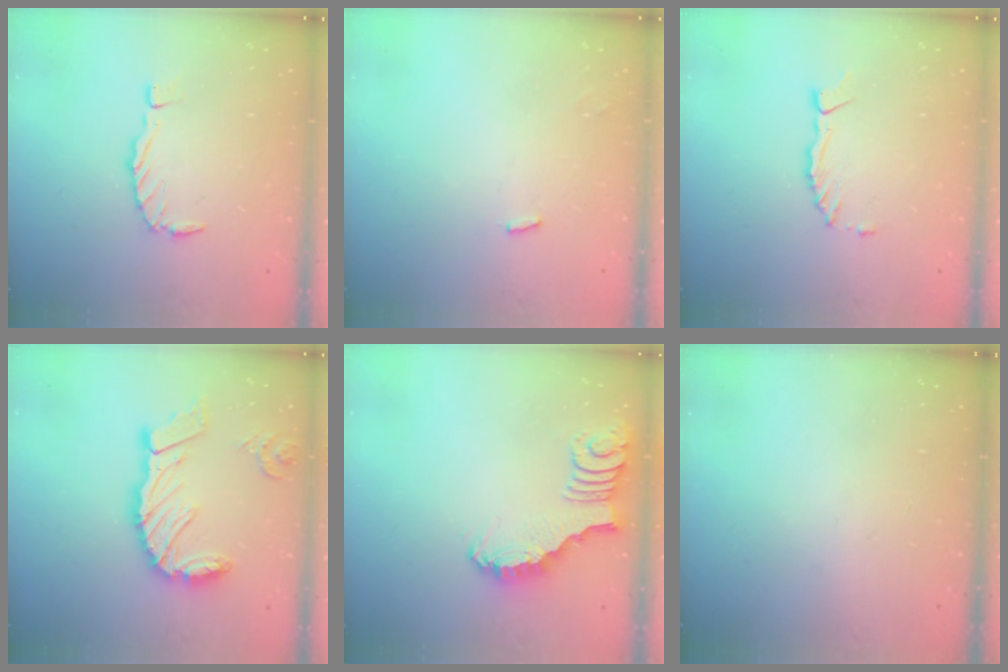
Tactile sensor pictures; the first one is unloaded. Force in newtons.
{"total": 3.3, "press": 3.3, "slide": 0.1}
{"total": 3.3, "press": 3.3, "slide": 0.4}
{"total": 19.1, "press": 19.0, "slide": 2.2}
{"total": 2.1, "press": 2.1, "slide": 0.4}
{"total": 0.0}